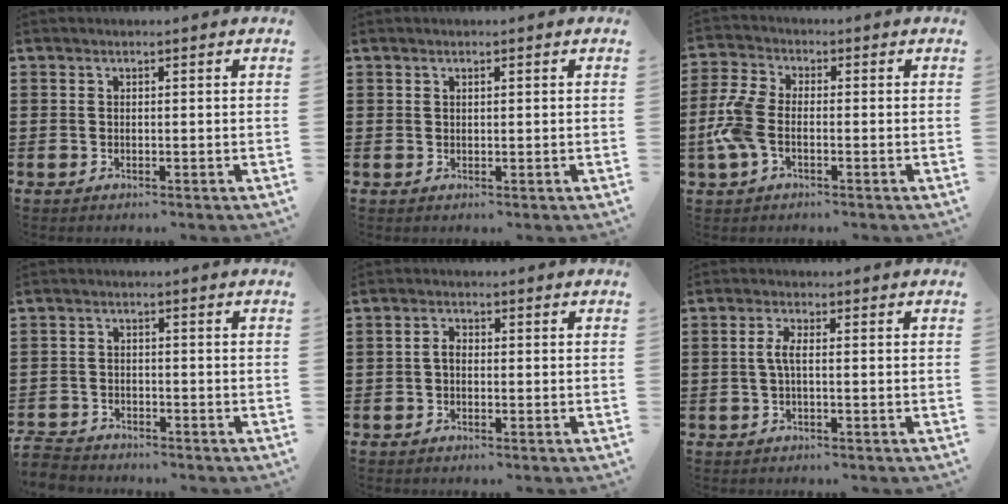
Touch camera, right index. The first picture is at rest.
{"total": 0.5, "force": [0.3, 0.3, 0.3], "torque": [-0.007, 0.001, 0.007]}
{"total": 6.3, "force": [-1.6, 3.4, 5.0], "torque": [-0.137, -0.006, -0.041]}
{"total": 2.7, "force": [-2.6, 0.6, 0.1], "torque": [-0.016, -0.002, -0.059]}
{"total": 1.8, "force": [-0.4, 1.0, 1.4], "torque": [-0.036, 0.000, -0.011]}
{"total": 2.7, "force": [-0.4, 0.6, 2.6], "torque": [-0.062, -0.004, -0.013]}